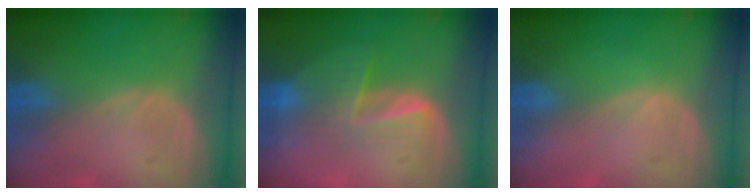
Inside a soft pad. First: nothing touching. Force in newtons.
{"total": 6.2, "press": 5.9, "slide": 1.9}
{"total": 0.0}